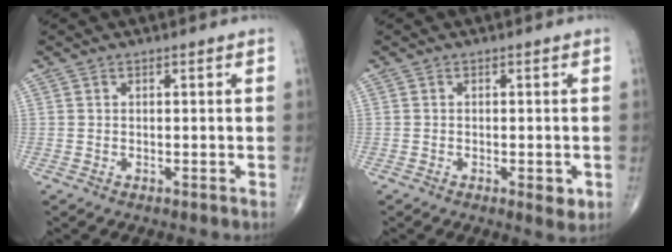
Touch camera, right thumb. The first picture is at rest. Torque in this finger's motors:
{"motor_torque": [0.60, 0.82, -0.13, -0.09, 0.12]}